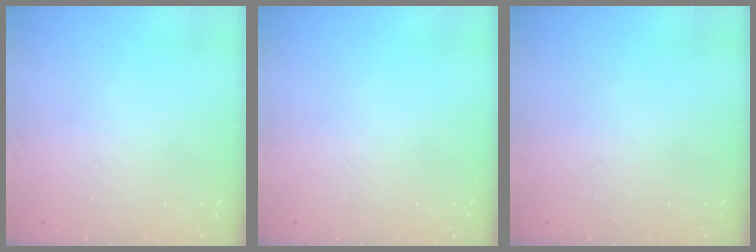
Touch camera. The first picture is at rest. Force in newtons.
{"total": 0.0}
{"total": 0.0}